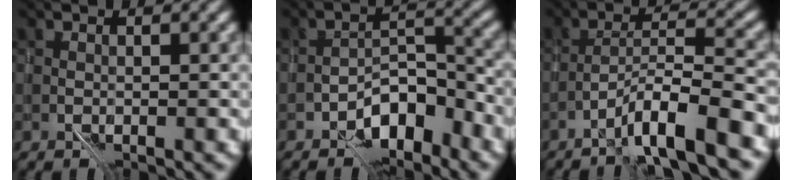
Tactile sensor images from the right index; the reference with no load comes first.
{"total": 5.4, "force": [-3.9, 2.2, 3.1], "torque": [-0.031, 0.014, -0.068]}
{"total": 5.3, "force": [-3.6, -0.1, 3.9], "torque": [-0.055, 0.022, -0.066]}